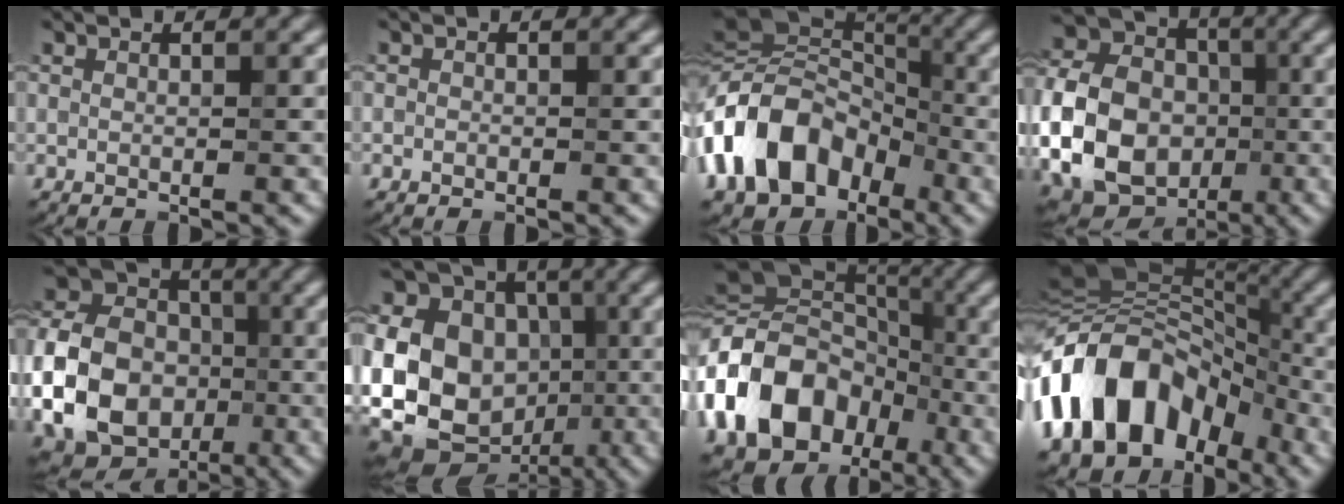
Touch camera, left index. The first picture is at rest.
{"total": 0.5, "force": [-0.1, 0.5, 0.1], "torque": [0.006, -0.004, -0.005]}
{"total": 11.8, "force": [-4.6, 7.9, 7.4], "torque": [-0.146, 0.013, -0.094]}
{"total": 17.0, "force": [-3.0, 14.2, 8.8], "torque": [-0.196, -0.005, -0.081]}
{"total": 15.3, "force": [-3.4, 12.6, 8.0], "torque": [-0.175, -0.017, -0.077]}
{"total": 21.0, "force": [-1.9, 17.9, 11.0], "torque": [-0.245, 0.030, -0.066]}
{"total": 16.5, "force": [-5.1, 12.6, 9.3], "torque": [-0.206, 0.004, -0.097]}
{"total": 13.0, "force": [-5.6, 8.5, 8.1], "torque": [-0.143, 0.021, -0.109]}